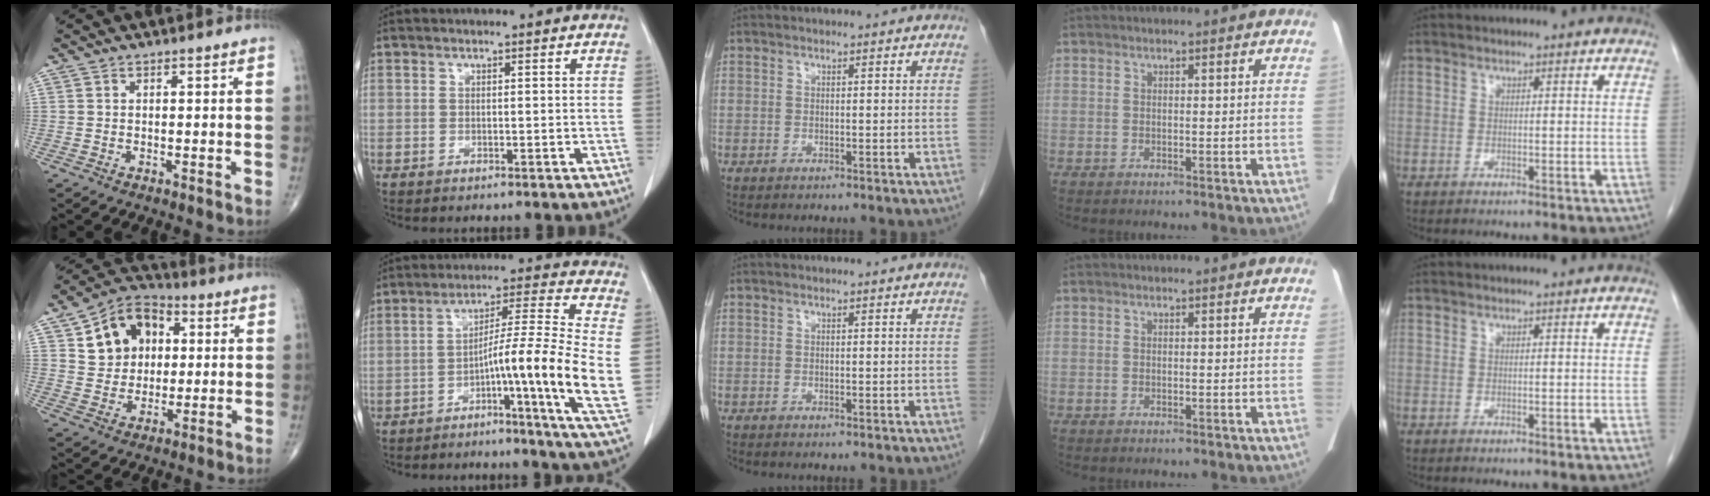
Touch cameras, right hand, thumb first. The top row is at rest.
{"thumb": {"total": 13.1, "force": [3.8, 10.5, 6.9], "torque": [-0.072, 0.004, 0.059]}, "index": {"total": 14.2, "force": [-2.2, -1.8, 13.9], "torque": [-0.216, 0.001, -0.049]}}